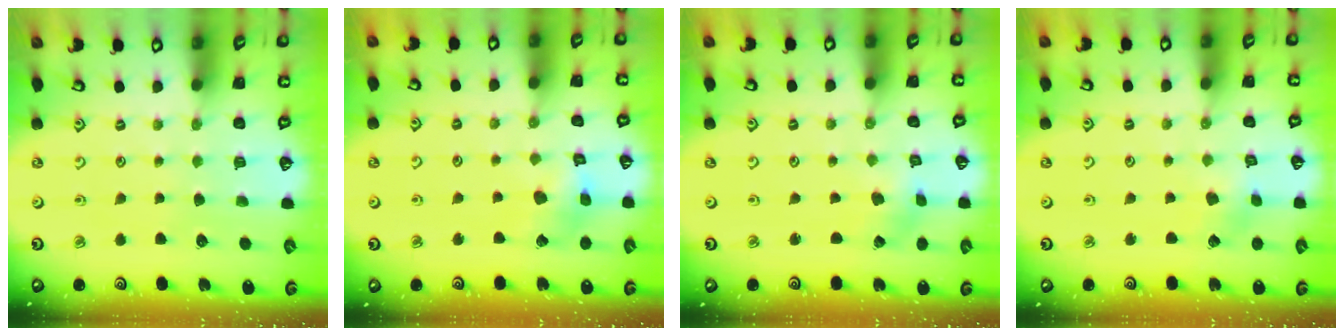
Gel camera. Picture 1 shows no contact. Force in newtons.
{"total": 6.6, "press": 6.6, "slide": 0.5}
{"total": 0.8, "press": 0.8, "slide": 0.2}
{"total": 3.2, "press": 3.2, "slide": 0.4}